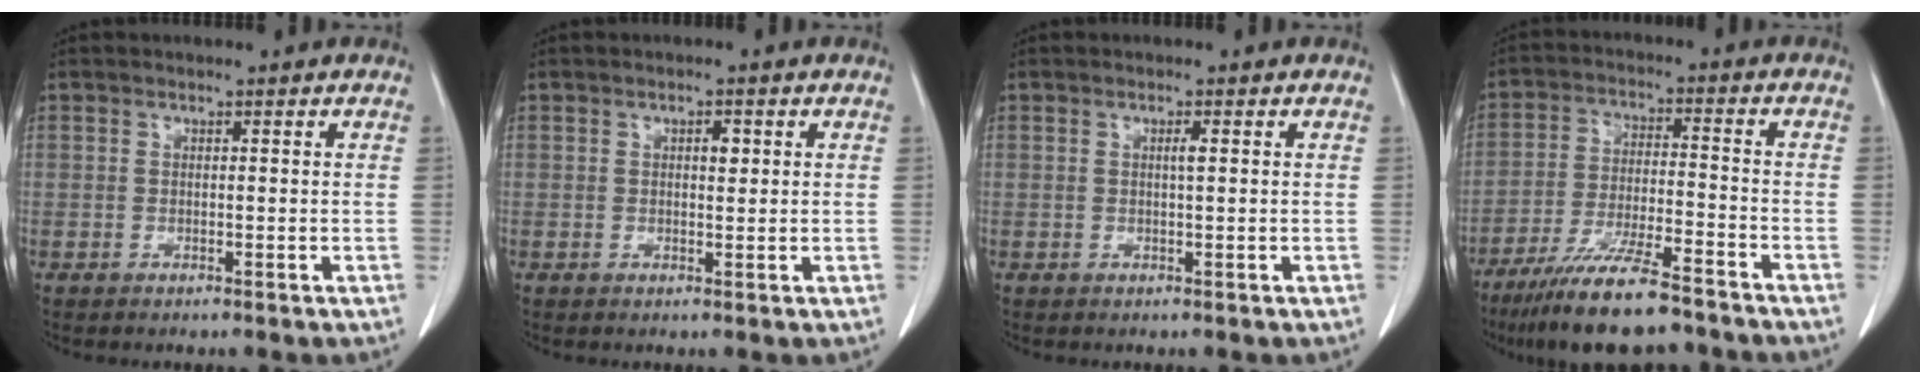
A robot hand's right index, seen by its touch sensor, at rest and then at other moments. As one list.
[{"total": 1.6, "force": [0.5, 0.7, 1.3], "torque": [-0.018, 0.001, 0.008]}, {"total": 0.9, "force": [0.2, 0.0, 0.9], "torque": [-0.016, 0.002, 0.003]}, {"total": 13.4, "force": [-10.8, 1.6, 7.8], "torque": [-0.138, -0.027, -0.182]}]